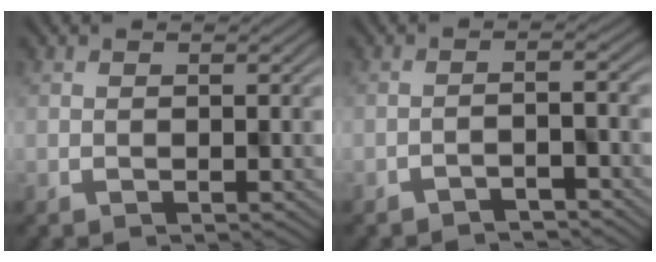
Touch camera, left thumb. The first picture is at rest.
{"total": 2.6, "force": [-2.4, 0.2, 1.0], "torque": [-0.012, 0.007, -0.039]}